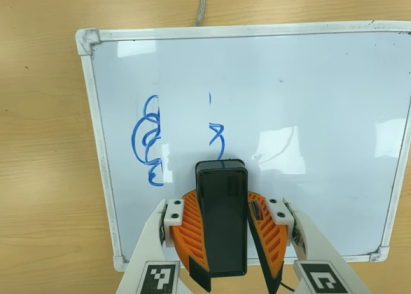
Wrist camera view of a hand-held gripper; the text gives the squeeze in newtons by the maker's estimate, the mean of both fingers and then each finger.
{"total": 9.8, "left": 10.3, "right": 9.3}